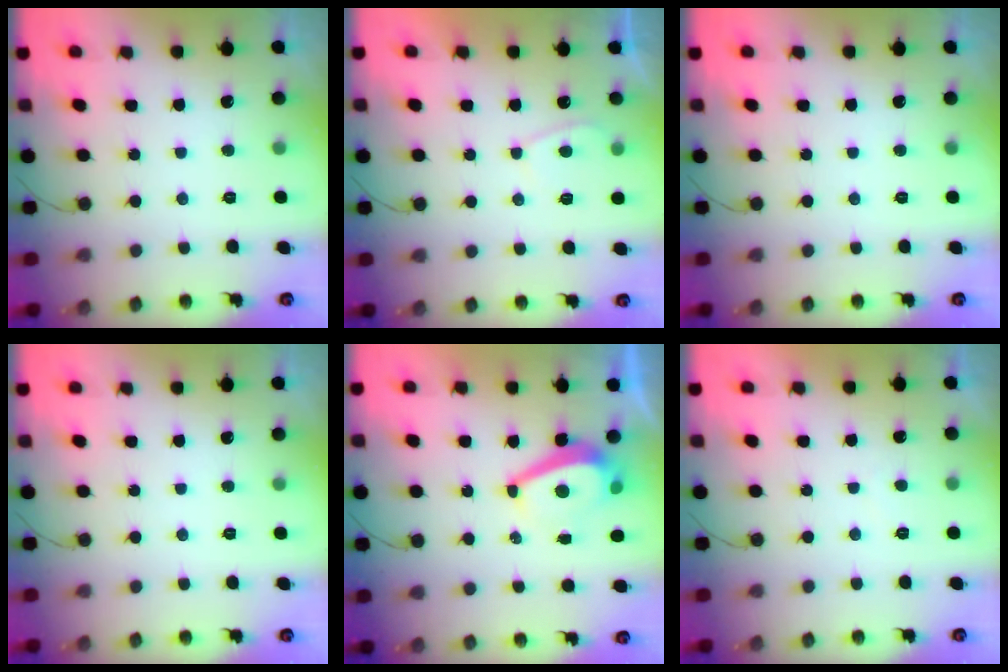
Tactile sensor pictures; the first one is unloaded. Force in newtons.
{"total": 2.2, "press": 2.2, "slide": 0.5}
{"total": 0.0}
{"total": 0.0}
{"total": 6.8, "press": 6.7, "slide": 0.7}
{"total": 0.5, "press": 0.3, "slide": 0.5}